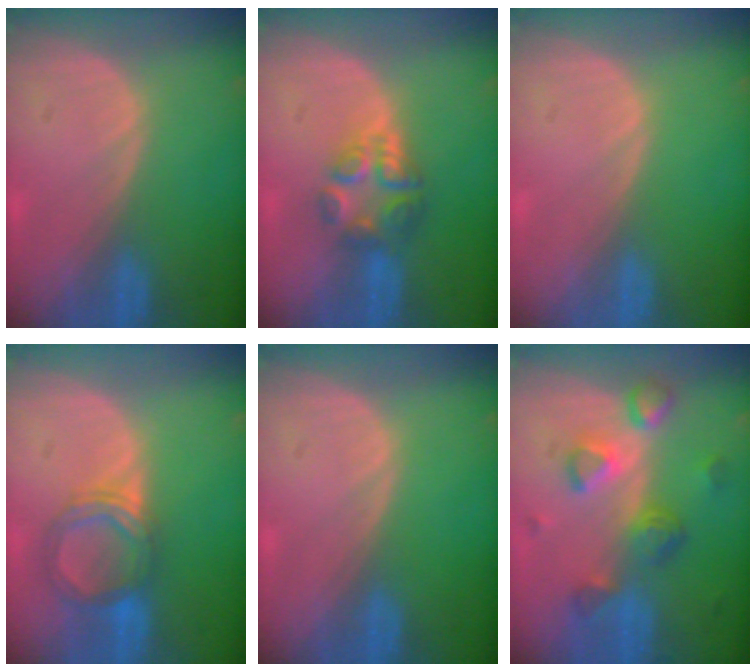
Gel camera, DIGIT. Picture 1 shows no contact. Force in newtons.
{"total": 6.1, "press": 5.3, "slide": 3.0}
{"total": 0.0}
{"total": 5.5, "press": 5.4, "slide": 1.2}
{"total": 0.0}
{"total": 7.9, "press": 7.0, "slide": 3.6}